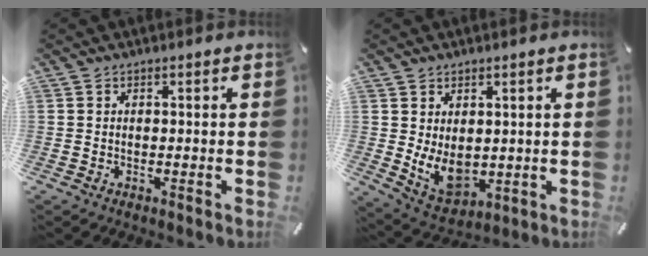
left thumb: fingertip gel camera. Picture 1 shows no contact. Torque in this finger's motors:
{"motor_torque": [1.53, 1.70, 0.55, -0.44, 0.27]}